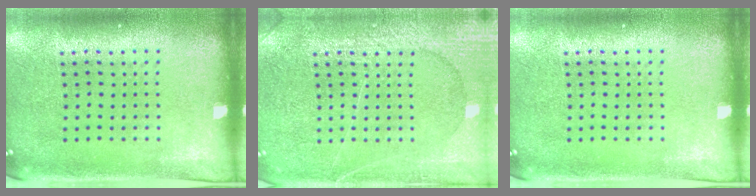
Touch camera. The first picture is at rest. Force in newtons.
{"total": 5.2, "press": 5.2, "slide": 0.8}
{"total": 0.0}